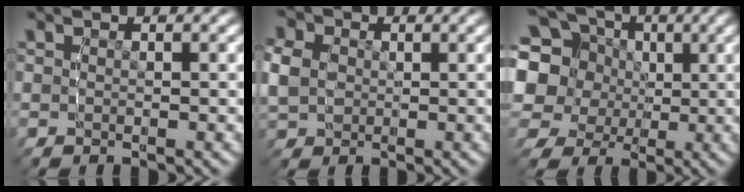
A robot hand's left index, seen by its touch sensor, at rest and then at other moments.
{"total": 4.8, "force": [0.7, 4.1, 2.3], "torque": [-0.062, -0.010, 0.018]}
{"total": 14.6, "force": [3.9, 12.4, 6.8], "torque": [-0.153, -0.013, 0.052]}